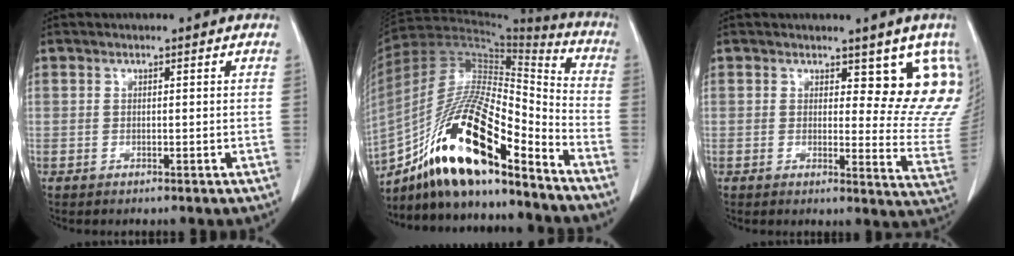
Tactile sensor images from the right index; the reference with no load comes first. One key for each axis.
{"total": 20.2, "fx": -13.3, "fy": 4.1, "fz": 14.6, "tx": -0.293, "ty": 0.002, "tz": -0.237}
{"total": 10.1, "fx": 7.0, "fy": 3.5, "fz": 6.3, "tx": -0.049, "ty": -0.033, "tz": 0.070}